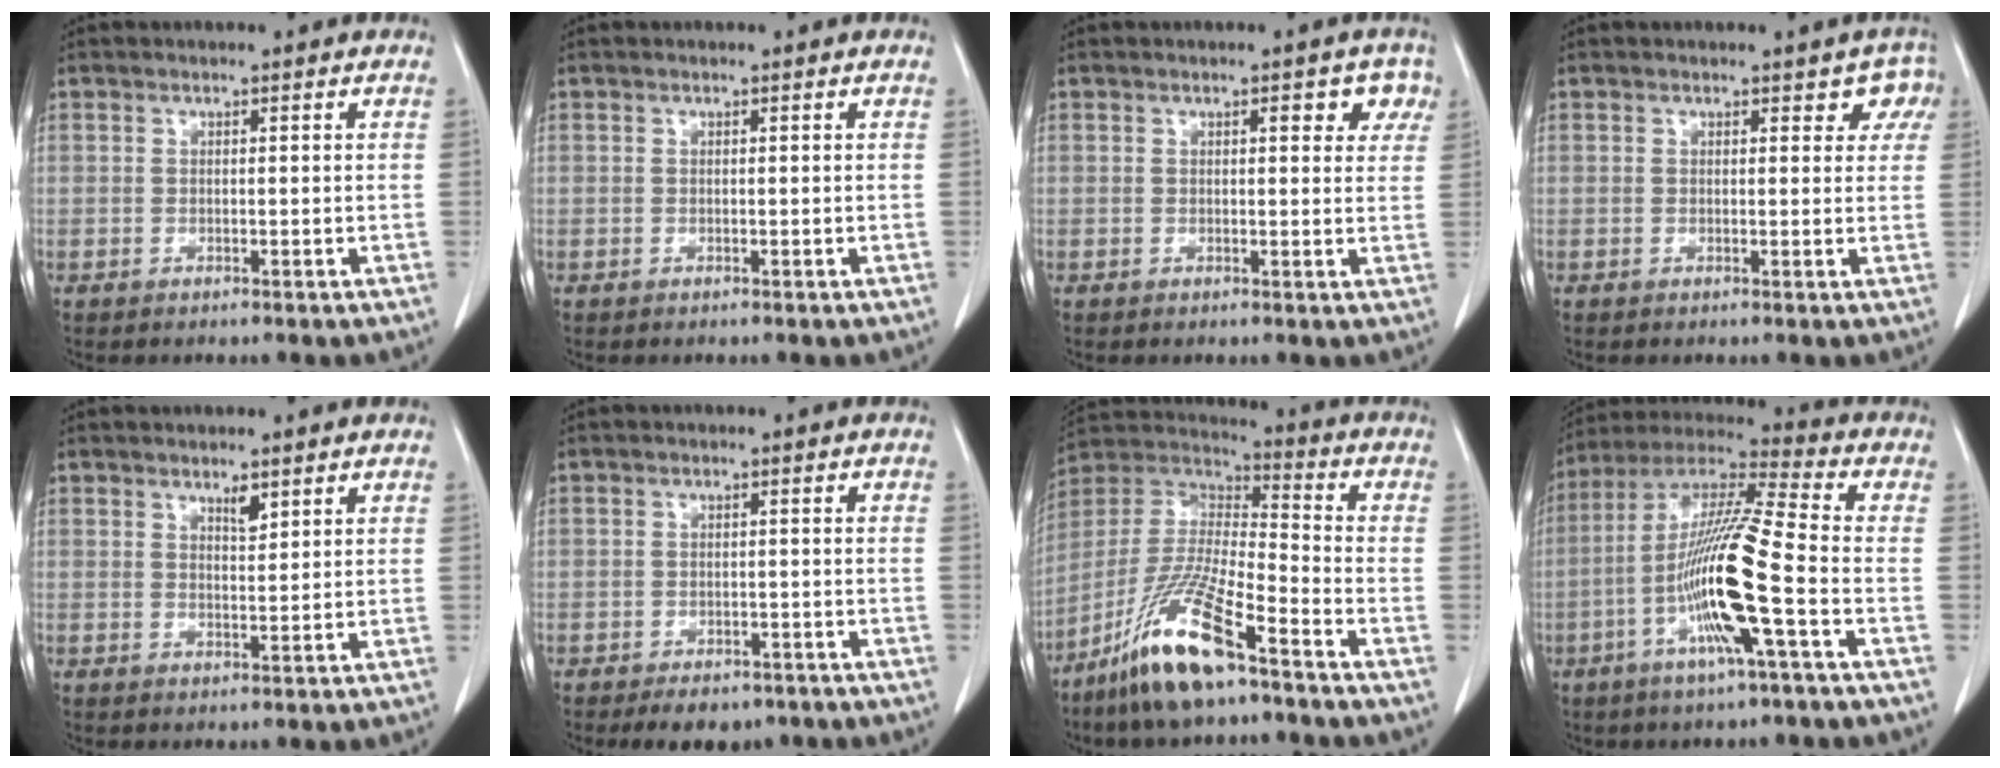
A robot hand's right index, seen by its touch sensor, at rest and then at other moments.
{"total": 0.0}
{"total": 4.0, "force": [1.9, 1.7, 3.1], "torque": [-0.026, 0.010, 0.015]}
{"total": 3.3, "force": [2.2, 2.0, 1.5], "torque": [0.005, 0.004, 0.013]}
{"total": 1.9, "force": [1.3, 0.5, 1.3], "torque": [-0.023, -0.004, 0.024]}
{"total": 5.7, "force": [-4.3, 3.1, 2.0], "torque": [-0.019, 0.004, -0.055]}
{"total": 15.7, "force": [-10.1, 2.1, 11.8], "torque": [-0.253, -0.020, -0.191]}
{"total": 15.6, "force": [-4.8, -0.3, 14.8], "torque": [-0.295, -0.004, -0.099]}